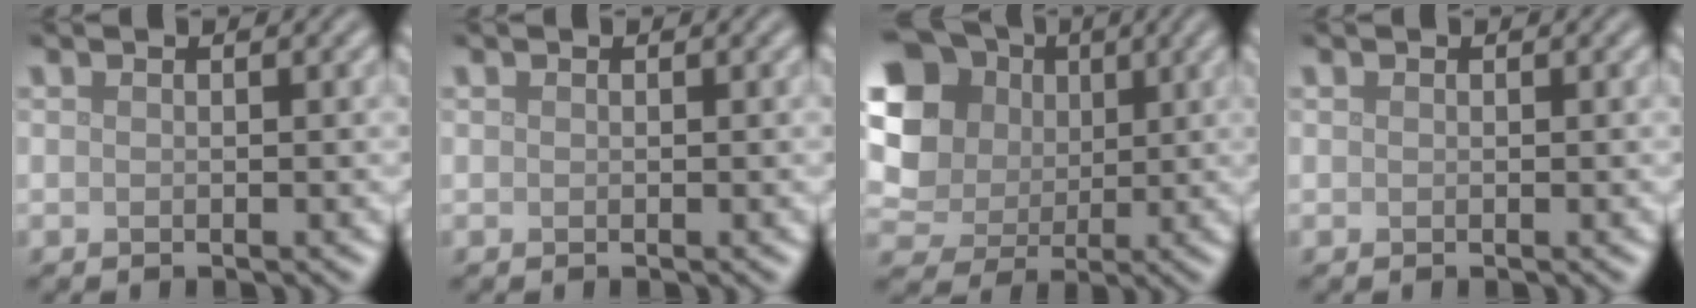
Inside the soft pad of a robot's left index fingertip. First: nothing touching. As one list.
[{"total": 0.0}, {"total": 13.7, "force": [3.9, 11.7, 6.0], "torque": [-0.180, 0.032, 0.065]}, {"total": 0.0}]